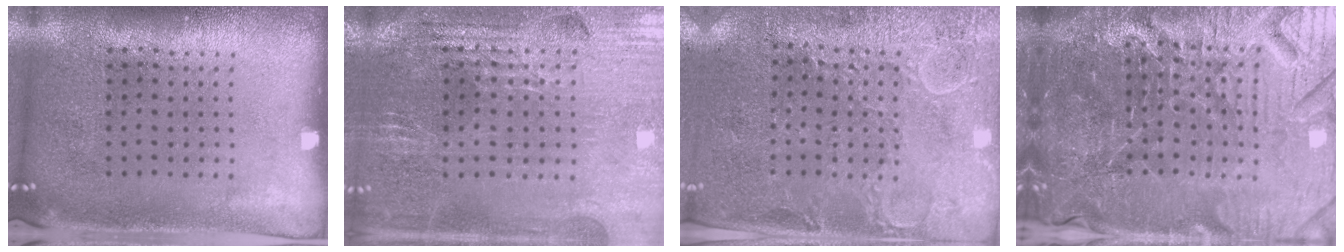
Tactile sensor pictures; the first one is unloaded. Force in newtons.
{"total": 2.8, "press": 2.8, "slide": 0.4}
{"total": 2.8, "press": 2.7, "slide": 0.7}
{"total": 6.8, "press": 6.1, "slide": 2.9}